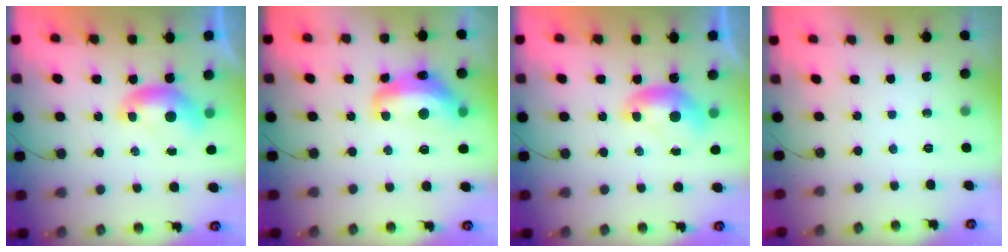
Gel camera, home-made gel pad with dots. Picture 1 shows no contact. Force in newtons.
{"total": 6.6, "press": 6.5, "slide": 1.0}
{"total": 0.0}
{"total": 0.0}